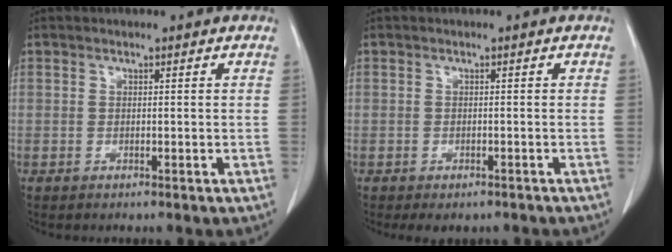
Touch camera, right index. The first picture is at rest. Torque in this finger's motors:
{"motor_torque": [-0.46, -0.36, -0.39, -0.12]}